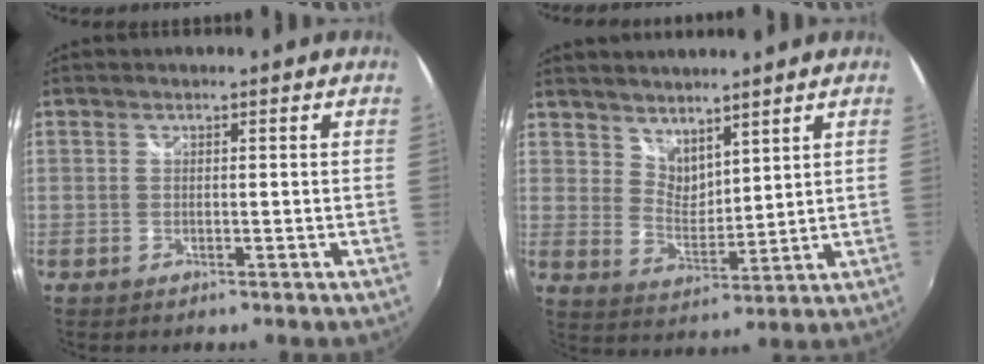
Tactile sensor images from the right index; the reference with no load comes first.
{"total": 6.5, "force": [5.5, 2.6, 2.3], "torque": [-0.031, 0.000, 0.104]}